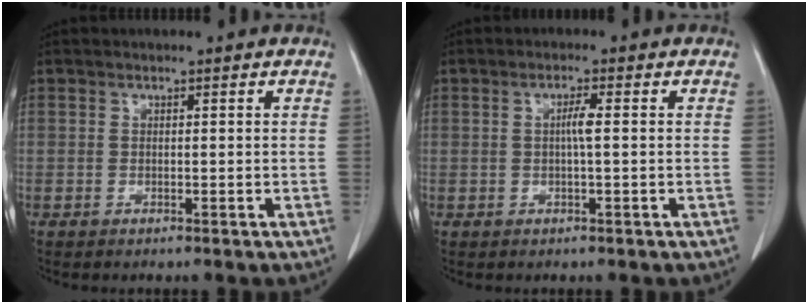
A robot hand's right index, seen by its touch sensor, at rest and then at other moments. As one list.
[{"total": 2.1, "force": [0.1, 0.0, 2.1], "torque": [-0.040, 0.002, 0.001]}]